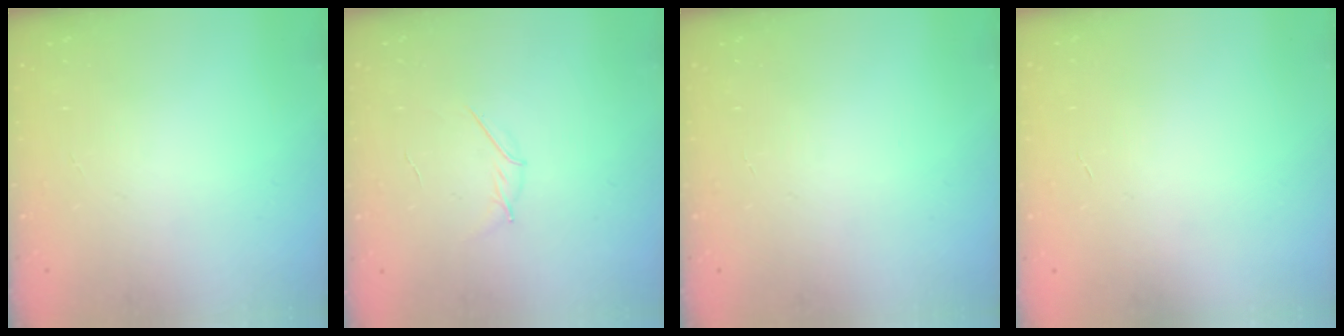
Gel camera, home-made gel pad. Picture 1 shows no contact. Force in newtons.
{"total": 3.3, "press": 3.2, "slide": 0.8}
{"total": 0.0}
{"total": 0.0}